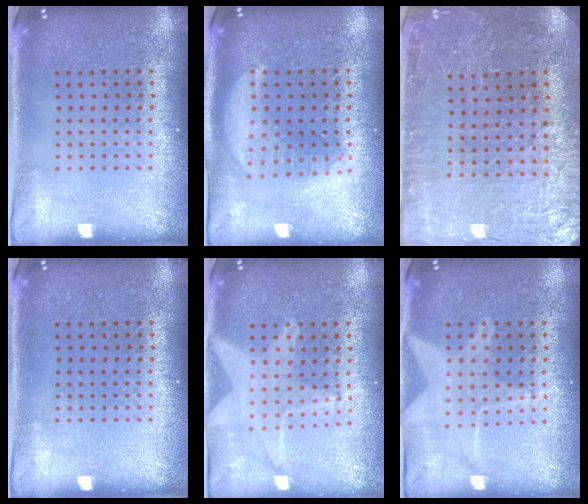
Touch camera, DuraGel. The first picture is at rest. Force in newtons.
{"total": 2.6, "press": 2.6, "slide": 0.3}
{"total": 1.6, "press": 1.6, "slide": 0.1}
{"total": 0.0}
{"total": 1.8, "press": 1.6, "slide": 0.9}
{"total": 1.6, "press": 1.6, "slide": 0.2}